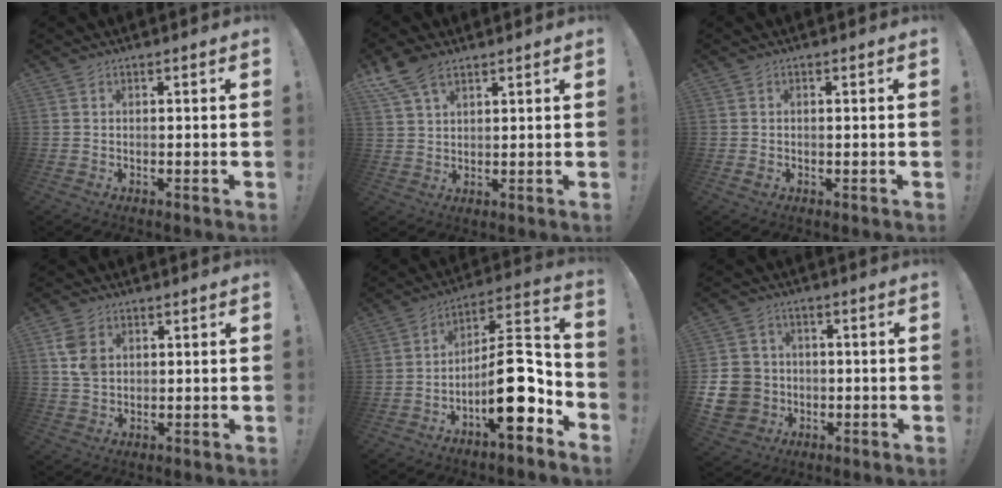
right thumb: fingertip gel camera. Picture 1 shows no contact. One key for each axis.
{"total": 8.0, "fx": 5.5, "fy": 3.9, "fz": 4.4, "tx": -0.087, "ty": -0.018, "tz": 0.109}
{"total": 1.1, "fx": -0.4, "fy": 0.7, "fz": 0.7, "tx": -0.018, "ty": 0.006, "tz": -0.006}
{"total": 7.1, "fx": 2.5, "fy": 5.1, "fz": 4.2, "tx": -0.072, "ty": -0.004, "tz": 0.049}
{"total": 18.7, "fx": -5.9, "fy": 6.6, "fz": 16.5, "tx": -0.269, "ty": 0.033, "tz": -0.089}
{"total": 12.6, "fx": -2.6, "fy": 11.3, "fz": 4.8, "tx": -0.104, "ty": 0.023, "tz": -0.042}